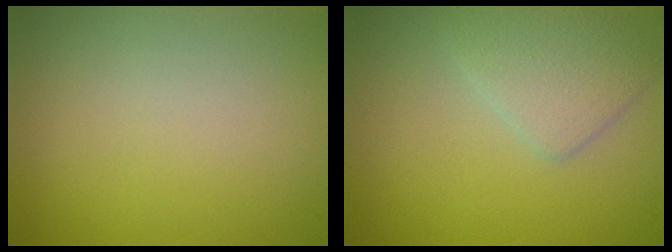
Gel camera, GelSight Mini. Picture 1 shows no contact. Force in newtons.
{"total": 2.7, "press": 2.7, "slide": 0.2}